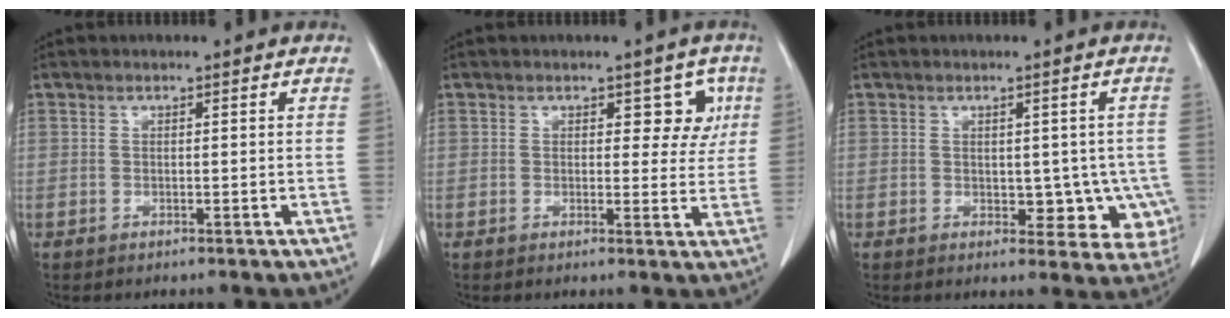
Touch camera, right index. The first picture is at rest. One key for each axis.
{"total": 4.4, "fx": 1.7, "fy": 2.8, "fz": 2.9, "tx": -0.013, "ty": 0.006, "tz": 0.016}
{"total": 8.0, "fx": -1.0, "fy": 5.0, "fz": 6.1, "tx": -0.045, "ty": 0.007, "tz": -0.002}